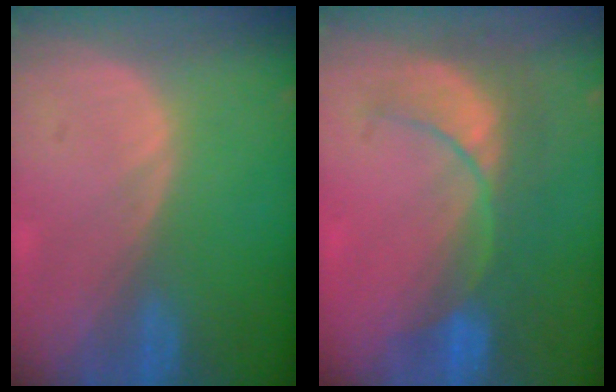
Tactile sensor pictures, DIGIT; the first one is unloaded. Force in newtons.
{"total": 8.4, "press": 7.8, "slide": 3.1}